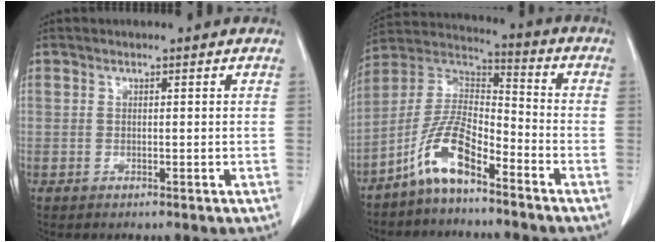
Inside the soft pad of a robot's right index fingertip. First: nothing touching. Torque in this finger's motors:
{"motor_torque": [0.61, -0.18, 0.33, 0.11]}